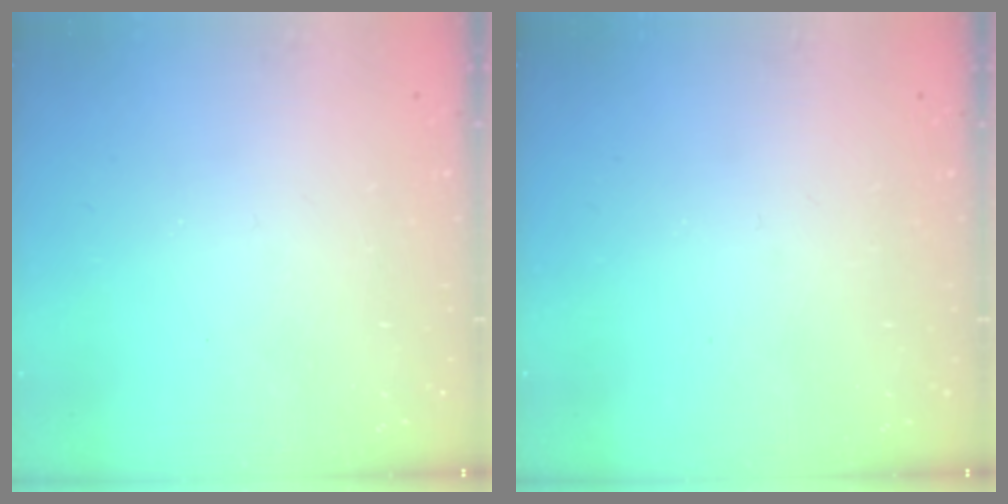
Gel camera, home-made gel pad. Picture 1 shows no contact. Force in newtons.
{"total": 0.0}